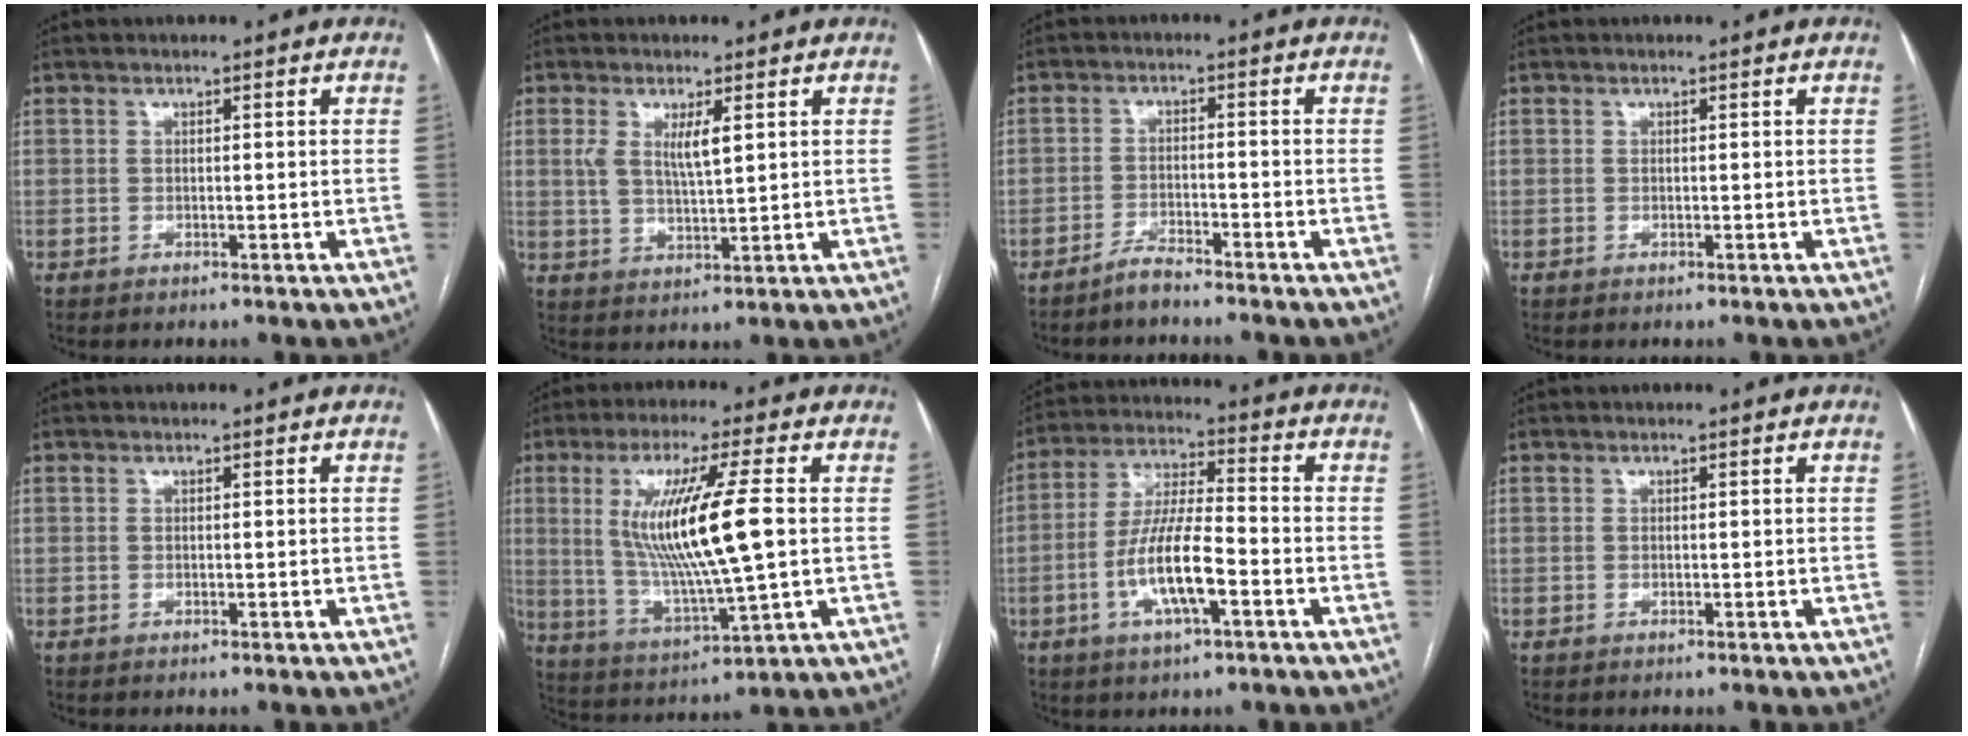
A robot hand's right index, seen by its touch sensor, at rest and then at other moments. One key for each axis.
{"total": 4.7, "fx": 1.7, "fy": 1.0, "fz": 4.3, "tx": -0.087, "ty": -0.001, "tz": 0.035}
{"total": 3.0, "fx": -2.8, "fy": 0.1, "fz": 1.0, "tx": -0.021, "ty": -0.006, "tz": -0.053}
{"total": 0.0}
{"total": 0.0}
{"total": 15.2, "fx": 1.8, "fy": 0.6, "fz": 15.1, "tx": -0.300, "ty": -0.009, "tz": 0.037}
{"total": 10.9, "fx": -3.7, "fy": 2.2, "fz": 10.0, "tx": -0.201, "ty": 0.002, "tz": -0.069}
{"total": 0.0}